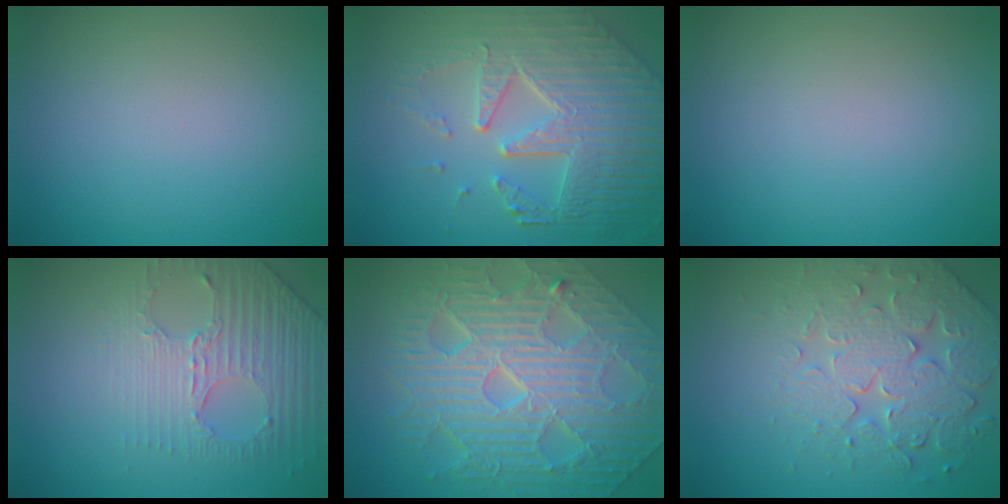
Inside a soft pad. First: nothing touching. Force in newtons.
{"total": 8.7, "press": 6.0, "slide": 6.4}
{"total": 0.0}
{"total": 4.4, "press": 3.2, "slide": 3.0}
{"total": 11.7, "press": 7.8, "slide": 8.8}
{"total": 5.1, "press": 4.8, "slide": 1.8}